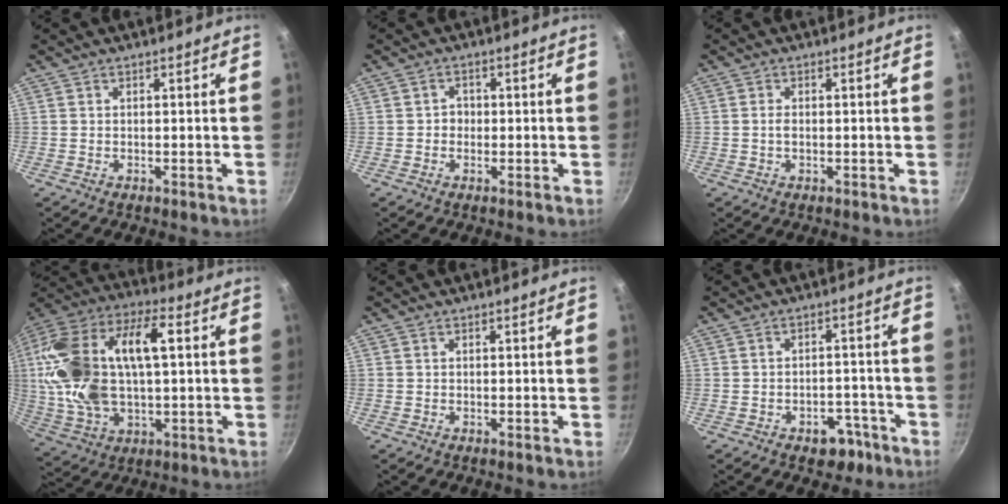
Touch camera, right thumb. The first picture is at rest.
{"total": 2.0, "force": [-0.3, 1.8, 0.8], "torque": [0.002, 0.007, -0.009]}
{"total": 1.4, "force": [-0.1, 0.8, 1.1], "torque": [-0.023, 0.000, -0.002]}
{"total": 25.5, "force": [3.2, 12.7, 21.8], "torque": [-0.456, 0.018, 0.053]}
{"total": 0.0}
{"total": 5.6, "force": [-3.3, 3.6, 2.6], "torque": [-0.012, 0.033, -0.042]}